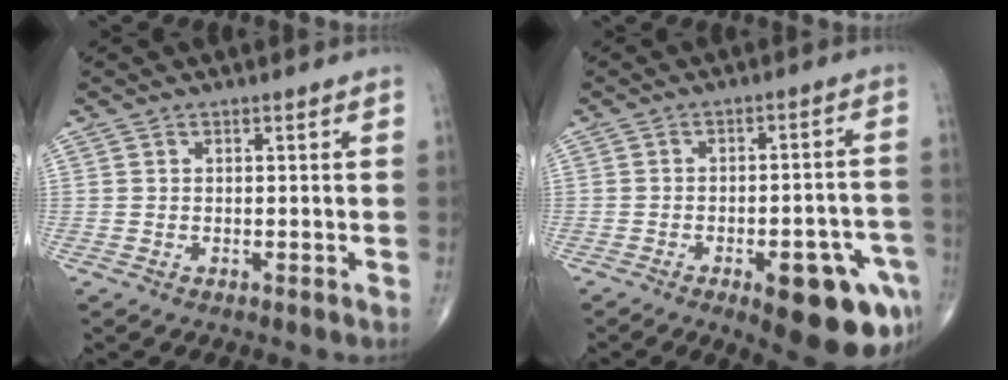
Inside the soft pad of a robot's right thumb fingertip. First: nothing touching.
{"total": 15.7, "force": [-7.3, 5.5, 12.7], "torque": [-0.103, 0.036, -0.080]}